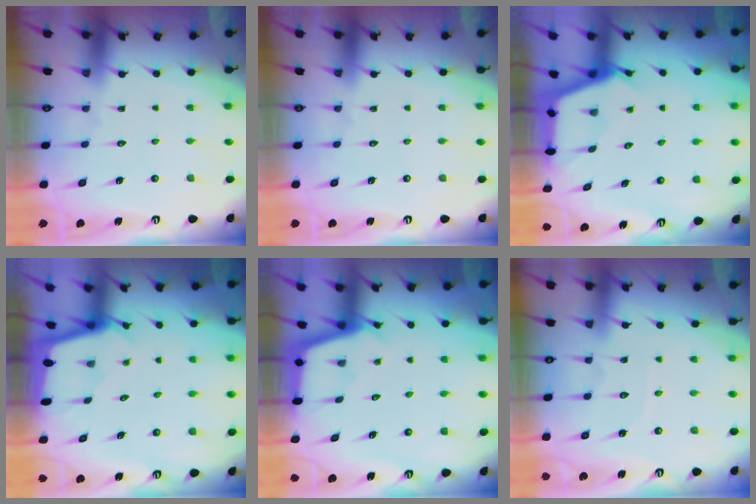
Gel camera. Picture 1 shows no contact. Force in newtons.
{"total": 0.0}
{"total": 2.7, "press": 2.7, "slide": 0.3}
{"total": 1.6, "press": 1.6, "slide": 0.2}
{"total": 2.9, "press": 2.9, "slide": 0.3}
{"total": 3.6, "press": 3.6, "slide": 0.4}